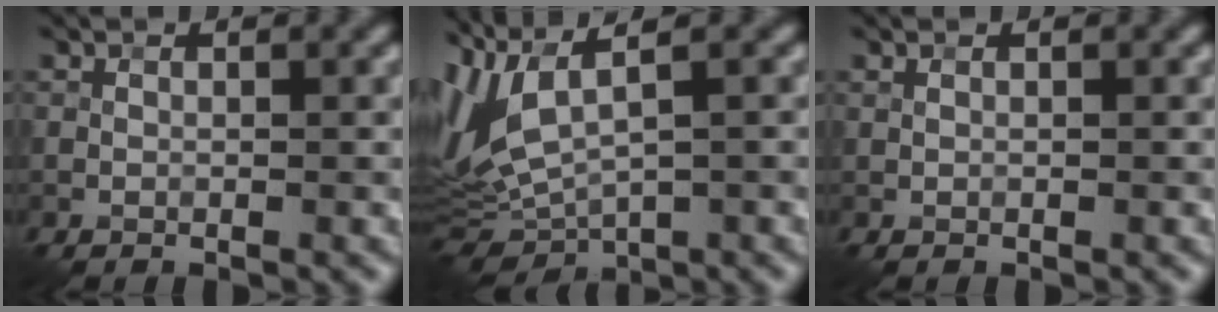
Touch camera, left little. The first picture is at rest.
{"total": 8.0, "force": [2.1, 2.7, 7.3], "torque": [-0.166, 0.005, 0.046]}
{"total": 0.0}